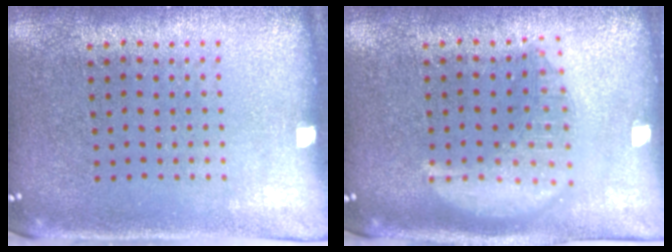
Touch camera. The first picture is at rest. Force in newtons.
{"total": 2.4, "press": 2.4, "slide": 0.3}